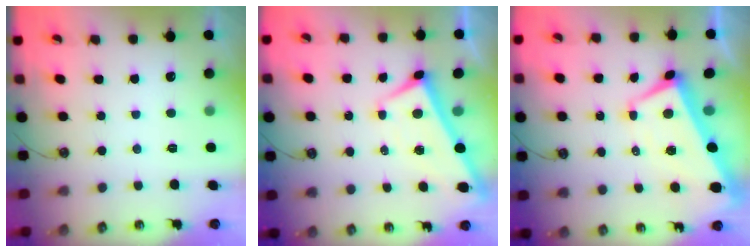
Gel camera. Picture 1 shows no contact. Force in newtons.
{"total": 2.3, "press": 2.2, "slide": 0.2}
{"total": 4.7, "press": 4.6, "slide": 0.9}